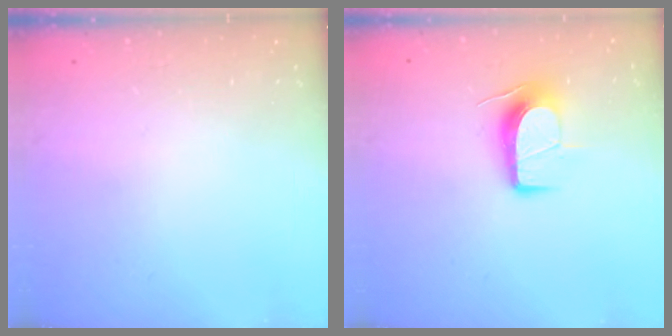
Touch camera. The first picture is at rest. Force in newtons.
{"total": 9.9, "press": 9.9, "slide": 0.6}